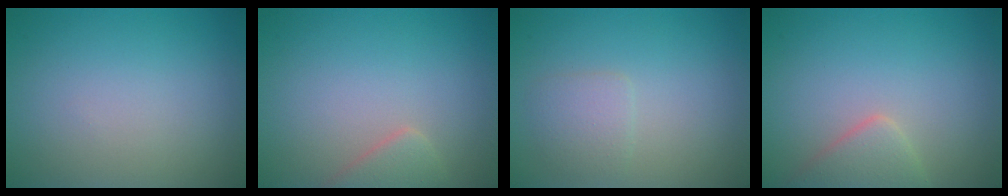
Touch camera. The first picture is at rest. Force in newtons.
{"total": 2.1, "press": 2.1, "slide": 0.1}
{"total": 1.8, "press": 1.8, "slide": 0.1}
{"total": 2.7, "press": 2.7, "slide": 0.1}